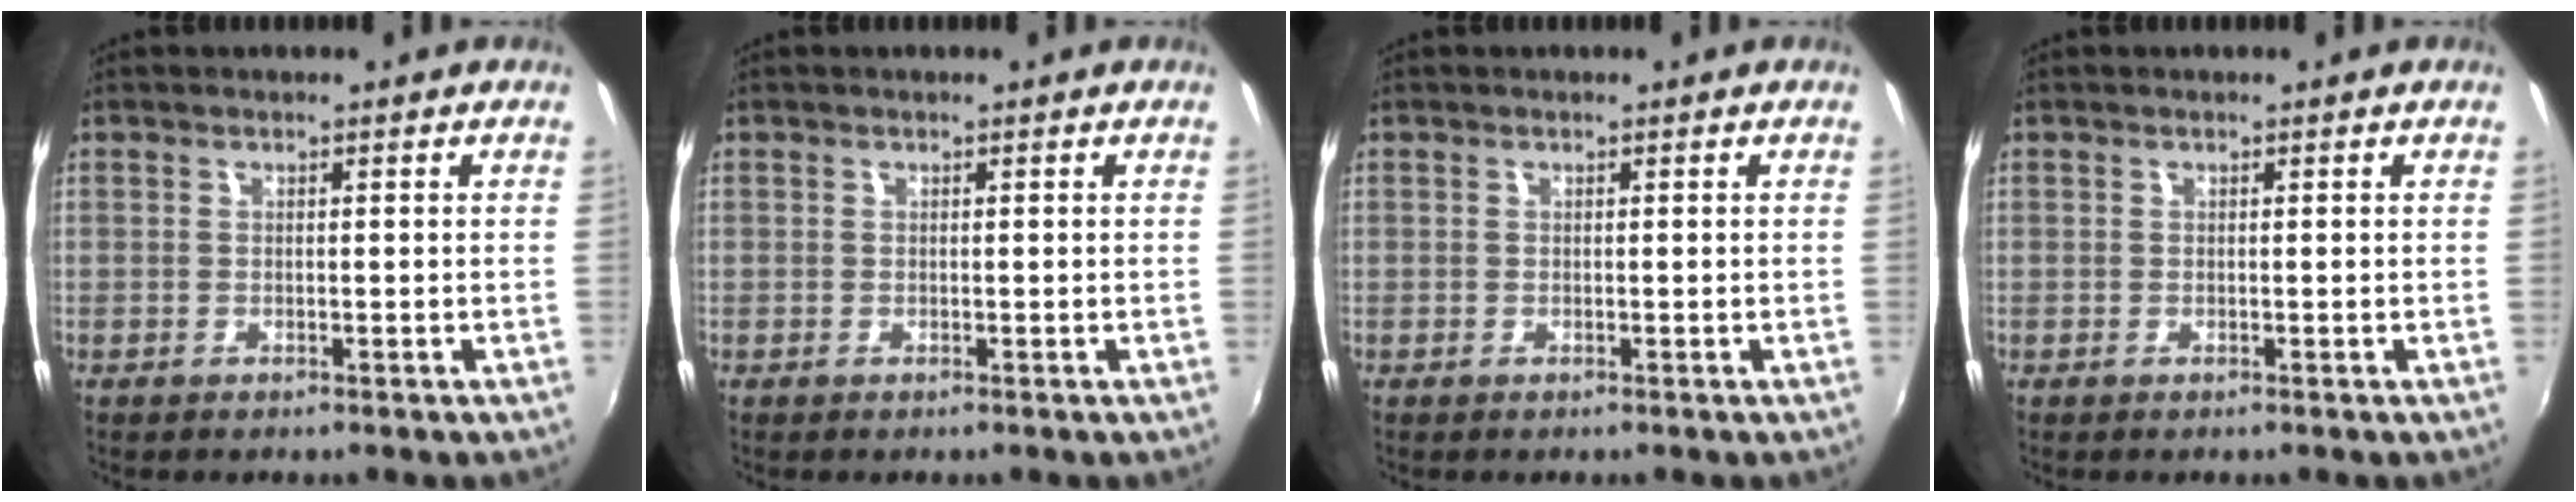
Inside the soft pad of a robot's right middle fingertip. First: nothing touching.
{"total": 0.0}
{"total": 0.0}
{"total": 0.0}